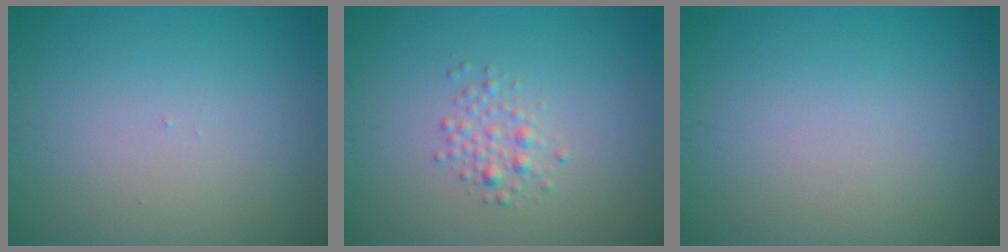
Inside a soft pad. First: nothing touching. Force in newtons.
{"total": 1.7, "press": 1.7, "slide": 0.1}
{"total": 0.0}